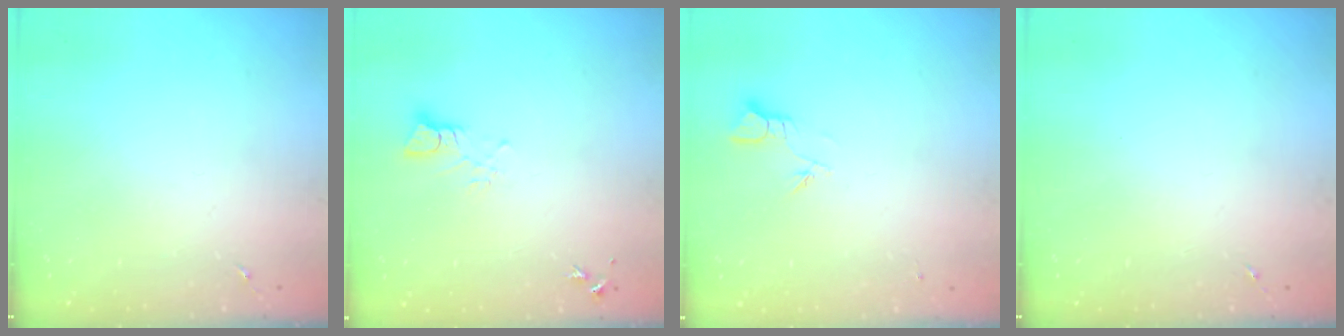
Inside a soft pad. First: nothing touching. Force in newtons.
{"total": 3.1, "press": 3.1, "slide": 0.3}
{"total": 2.7, "press": 2.7, "slide": 0.3}
{"total": 0.0}